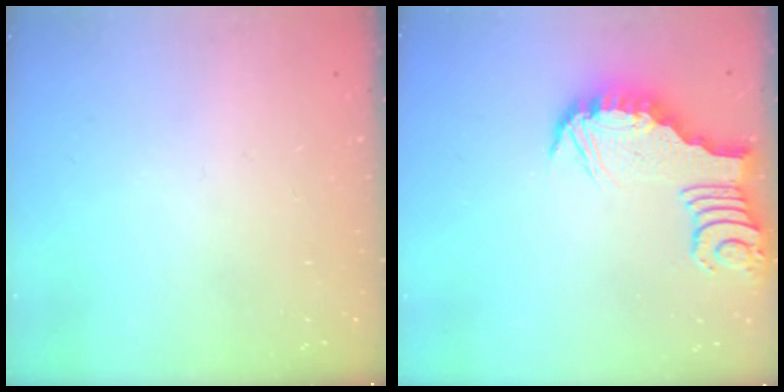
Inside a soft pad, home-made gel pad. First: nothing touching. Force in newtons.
{"total": 3.4, "press": 3.4, "slide": 0.1}